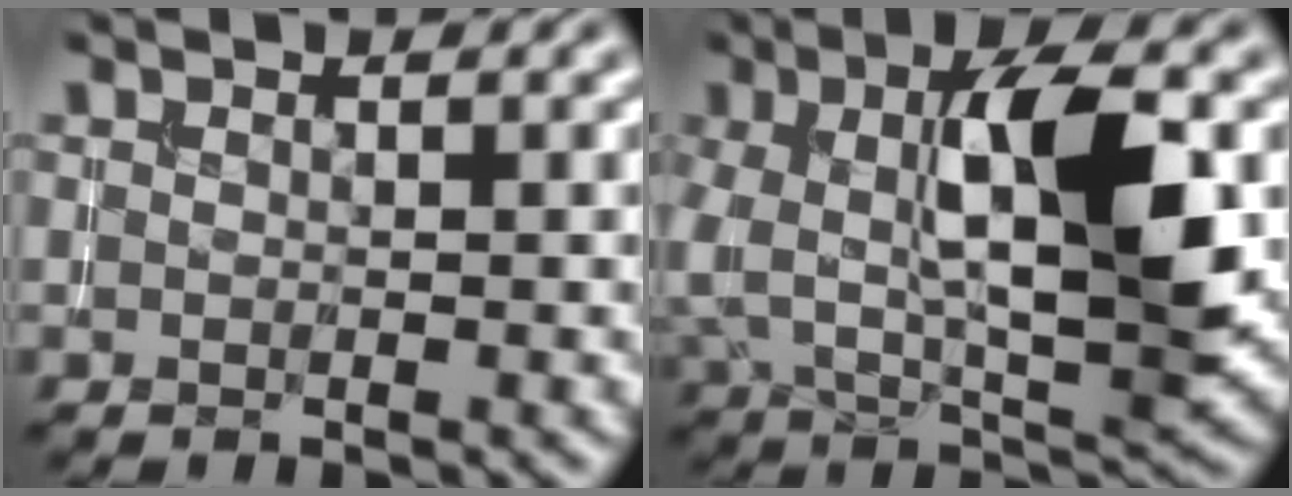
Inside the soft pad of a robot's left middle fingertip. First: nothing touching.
{"total": 10.4, "force": [1.0, 4.2, 9.5], "torque": [-0.150, 0.008, 0.014]}